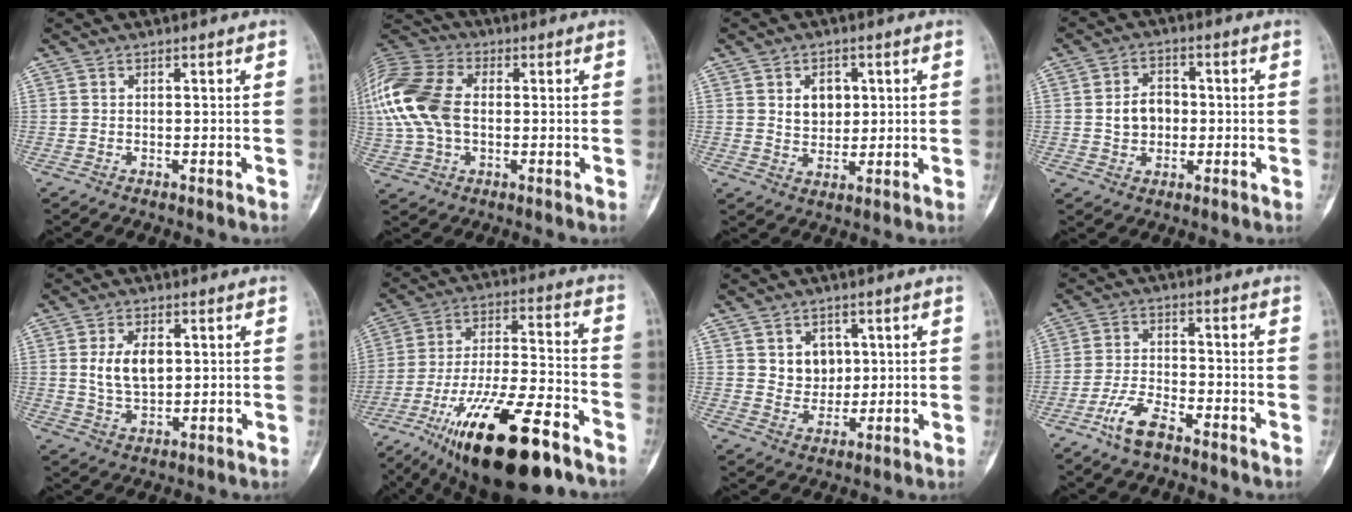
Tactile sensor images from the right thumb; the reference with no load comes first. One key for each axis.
{"total": 18.5, "fx": 0.9, "fy": 12.3, "fz": 13.8, "tx": -0.329, "ty": 0.015, "tz": 0.016}
{"total": 5.8, "fx": 1.5, "fy": 4.4, "fz": 3.4, "tx": -0.023, "ty": -0.009, "tz": 0.027}
{"total": 6.6, "fx": -0.1, "fy": 5.2, "fz": 4.0, "tx": -0.048, "ty": 0.012, "tz": -0.003}
{"total": 7.6, "fx": 1.4, "fy": 4.6, "fz": 5.9, "tx": -0.098, "ty": -0.008, "tz": 0.032}
{"total": 24.7, "fx": -15.0, "fy": 7.2, "fz": 18.3, "tx": -0.317, "ty": 0.061, "tz": -0.250}
{"total": 6.4, "fx": 1.8, "fy": 5.3, "fz": 3.1, "tx": -0.016, "ty": -0.010, "tz": 0.035}
{"total": 6.5, "fx": -4.5, "fy": 2.3, "fz": 4.0, "tx": -0.086, "ty": 0.024, "tz": -0.089}